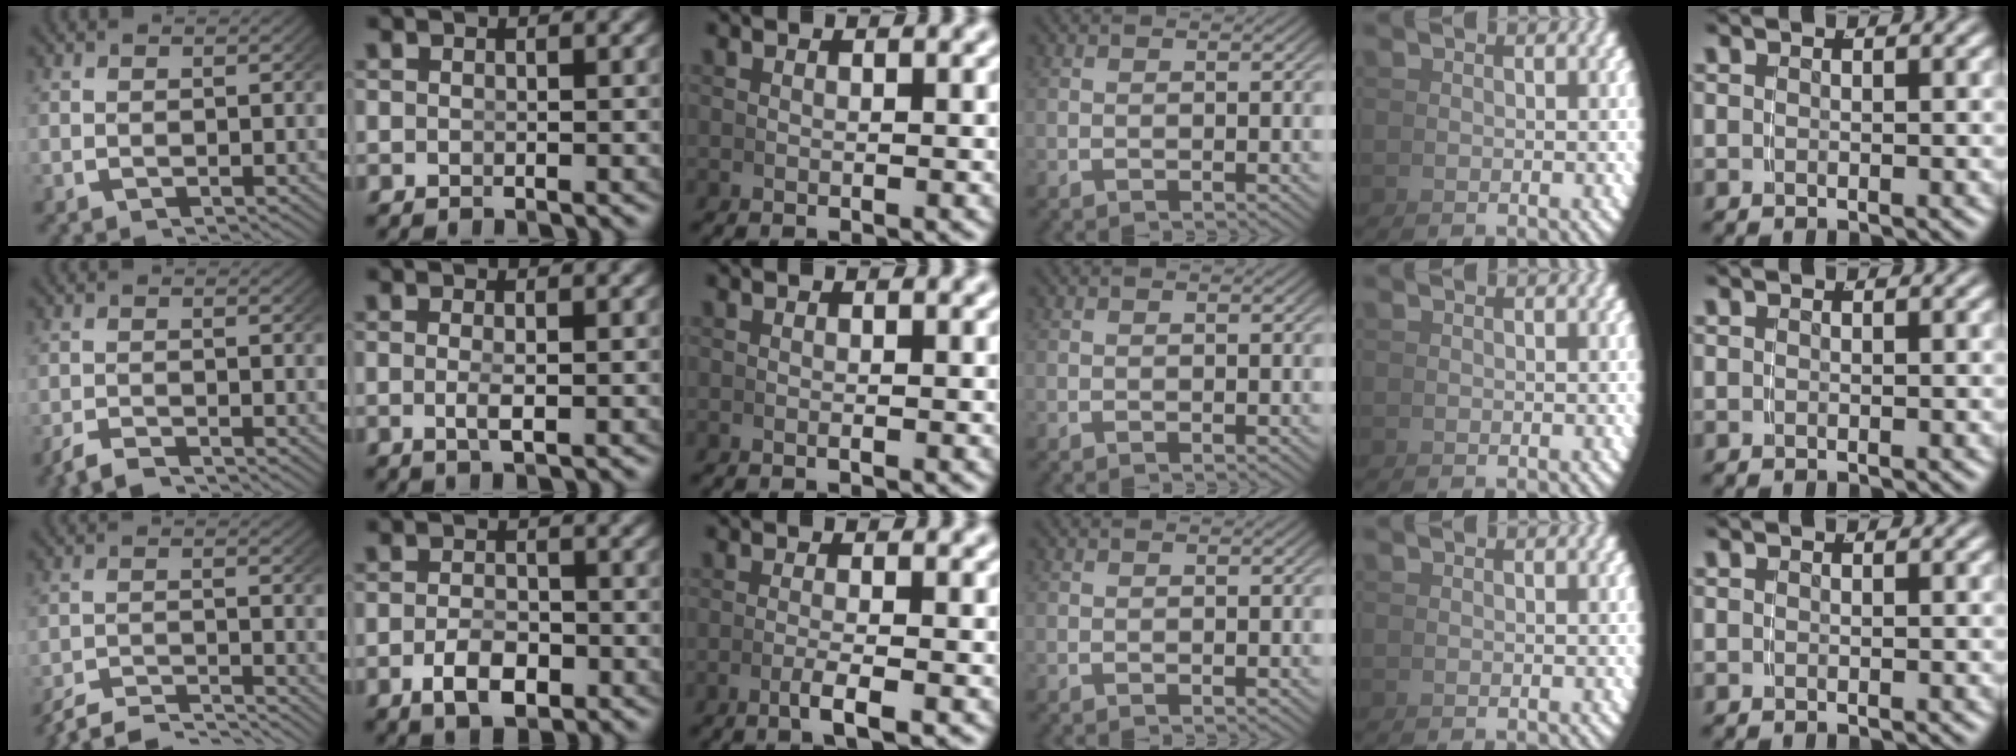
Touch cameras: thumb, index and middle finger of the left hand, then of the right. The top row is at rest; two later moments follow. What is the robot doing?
{"motion": "grasp_and_lifting", "object": "photo album"}